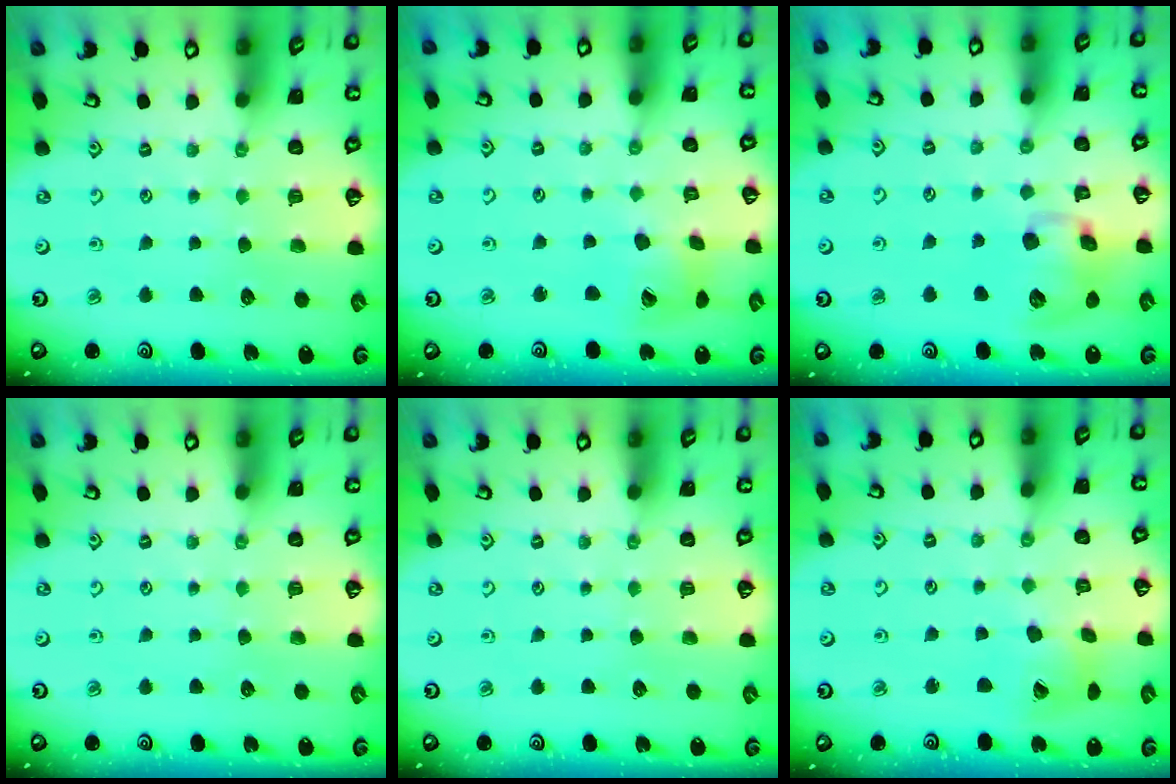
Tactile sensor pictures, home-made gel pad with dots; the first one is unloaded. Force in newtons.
{"total": 11.2, "press": 11.1, "slide": 1.5}
{"total": 12.0, "press": 11.8, "slide": 2.0}
{"total": 0.0}
{"total": 0.0}
{"total": 10.8, "press": 10.7, "slide": 1.5}